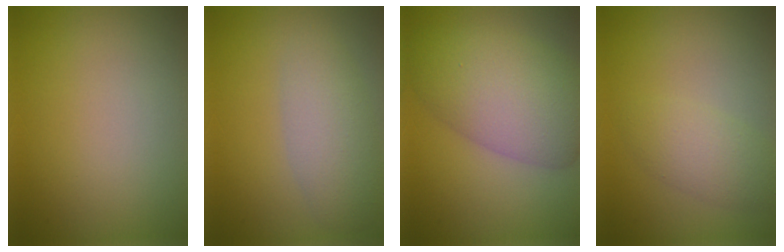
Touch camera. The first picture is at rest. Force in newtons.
{"total": 3.9, "press": 3.9, "slide": 0.1}
{"total": 6.3, "press": 6.2, "slide": 0.6}
{"total": 2.9, "press": 2.9, "slide": 0.0}